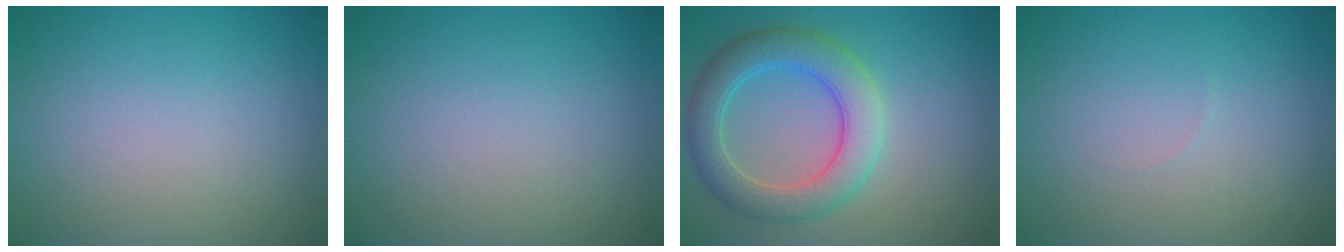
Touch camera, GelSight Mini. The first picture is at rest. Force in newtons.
{"total": 0.0}
{"total": 5.6, "press": 5.5, "slide": 0.3}
{"total": 0.0}